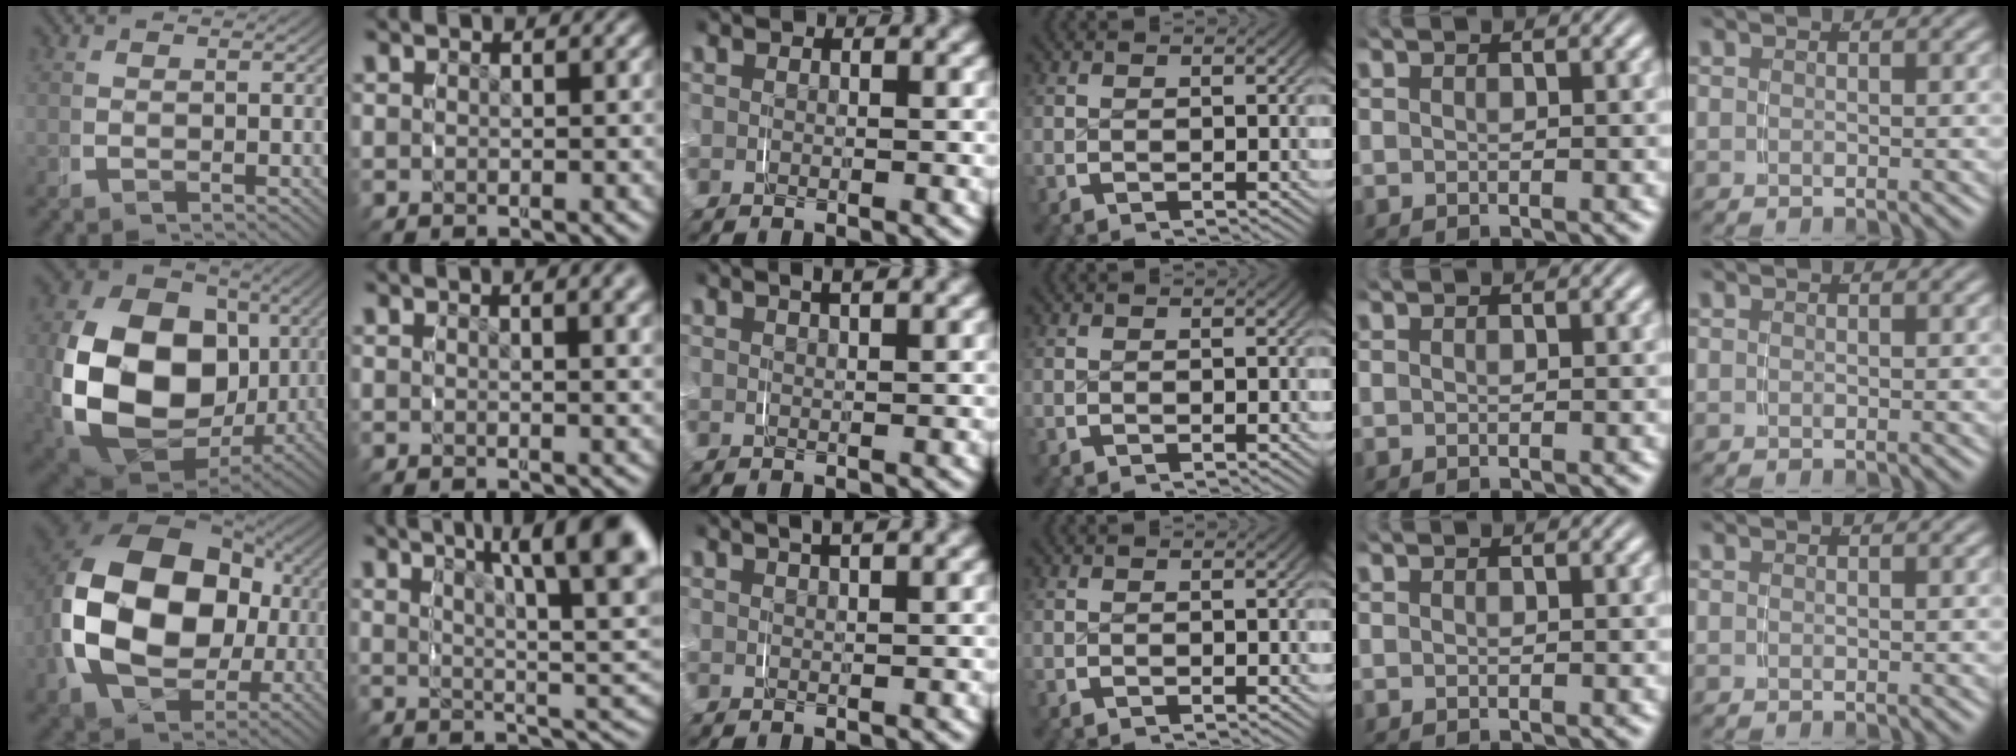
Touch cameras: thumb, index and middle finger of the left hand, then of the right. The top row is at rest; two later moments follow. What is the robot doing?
{"motion": "grasp_and_lifting", "object": "paper plate"}